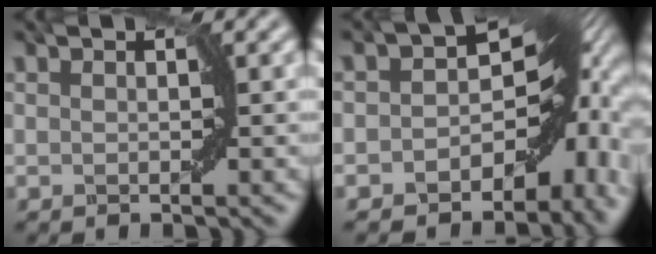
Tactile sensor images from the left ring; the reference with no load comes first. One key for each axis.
{"total": 11.4, "fx": -2.9, "fy": 7.3, "fz": 8.2, "tx": -0.053, "ty": -0.011, "tz": -0.053}